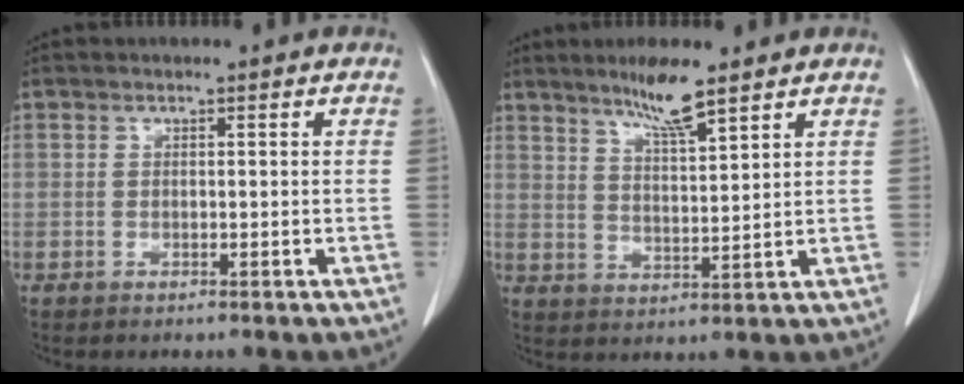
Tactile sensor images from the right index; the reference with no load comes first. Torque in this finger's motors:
{"motor_torque": [0.61, 0.67, 0.11, 0.04]}